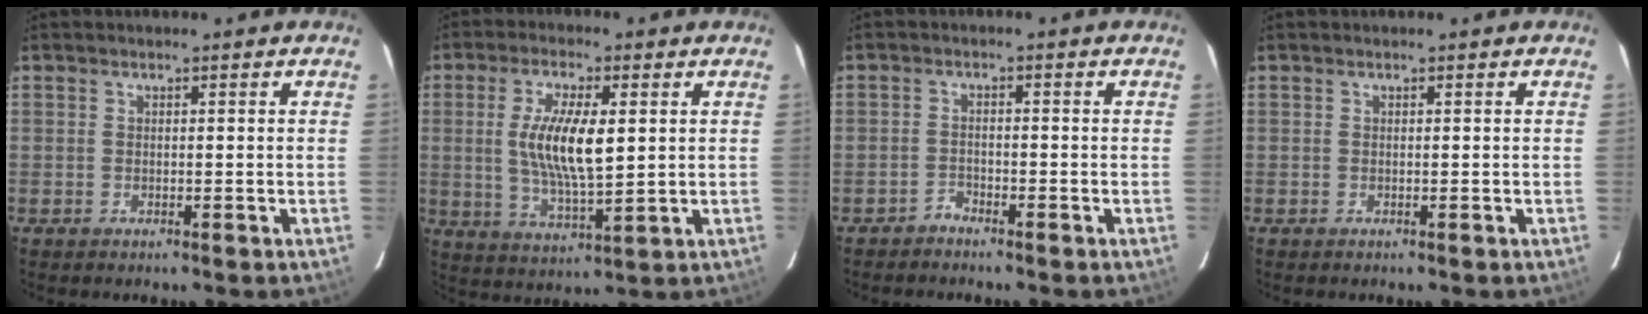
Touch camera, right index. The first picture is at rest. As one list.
[{"total": 11.0, "force": [1.6, 3.4, 10.3], "torque": [-0.199, -0.004, 0.034]}, {"total": 1.7, "force": [-1.6, 0.4, 0.0], "torque": [0.001, 0.004, -0.031]}, {"total": 0.0}]